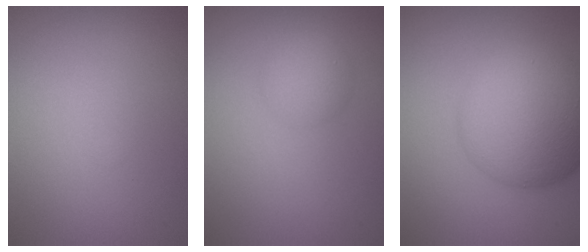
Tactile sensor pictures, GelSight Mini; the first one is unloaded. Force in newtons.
{"total": 2.4, "press": 2.4, "slide": 0.0}
{"total": 10.6, "press": 10.6, "slide": 0.1}